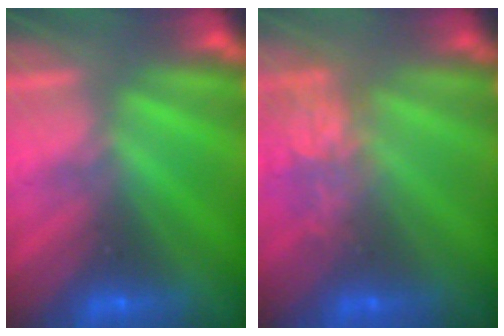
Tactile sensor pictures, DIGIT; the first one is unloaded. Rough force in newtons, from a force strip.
{"total": 5.1}